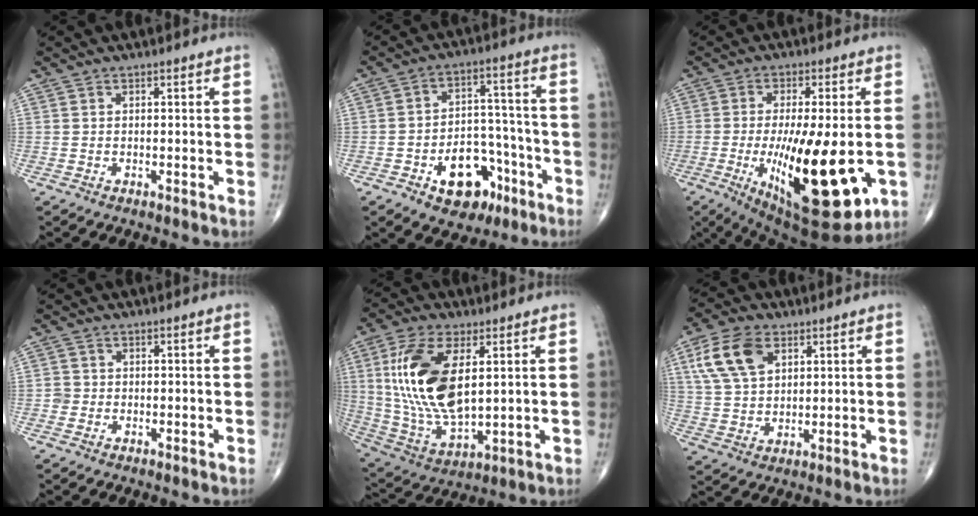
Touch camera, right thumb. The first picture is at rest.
{"total": 13.2, "force": [-6.5, 8.5, 7.8], "torque": [-0.069, 0.058, -0.090]}
{"total": 22.2, "force": [-4.5, 7.2, 20.5], "torque": [-0.316, -0.028, -0.049]}
{"total": 1.3, "force": [-0.4, 1.2, 0.1], "torque": [0.008, 0.006, -0.011]}
{"total": 19.4, "force": [4.1, 9.4, 16.5], "torque": [-0.332, -0.020, 0.086]}
{"total": 11.2, "force": [4.7, 6.8, 7.6], "torque": [-0.139, -0.004, 0.092]}